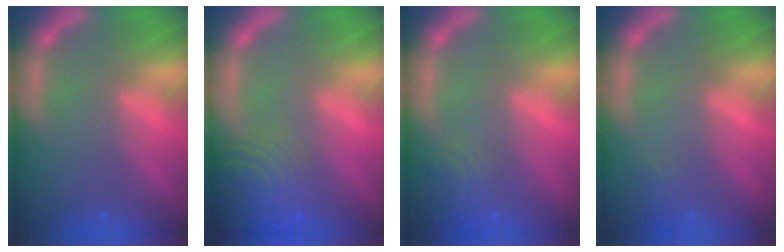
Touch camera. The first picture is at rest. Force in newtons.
{"total": 9.1}
{"total": 2.9}
{"total": 0.9}